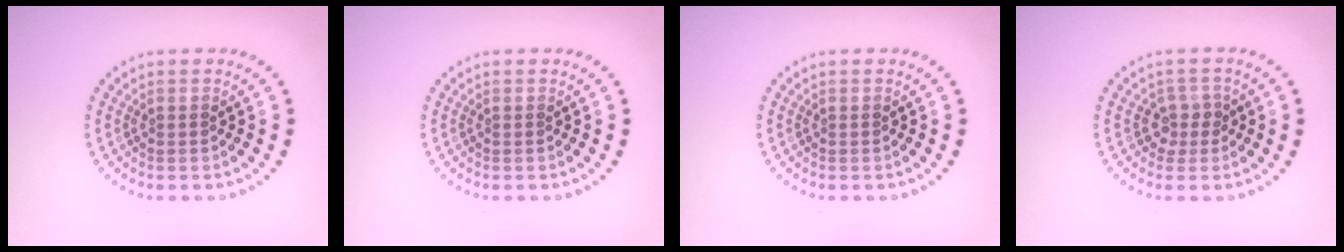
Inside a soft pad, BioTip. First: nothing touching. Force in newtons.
{"total": 0.0}
{"total": 0.0}
{"total": 1.7, "press": 1.3, "slide": 1.1}